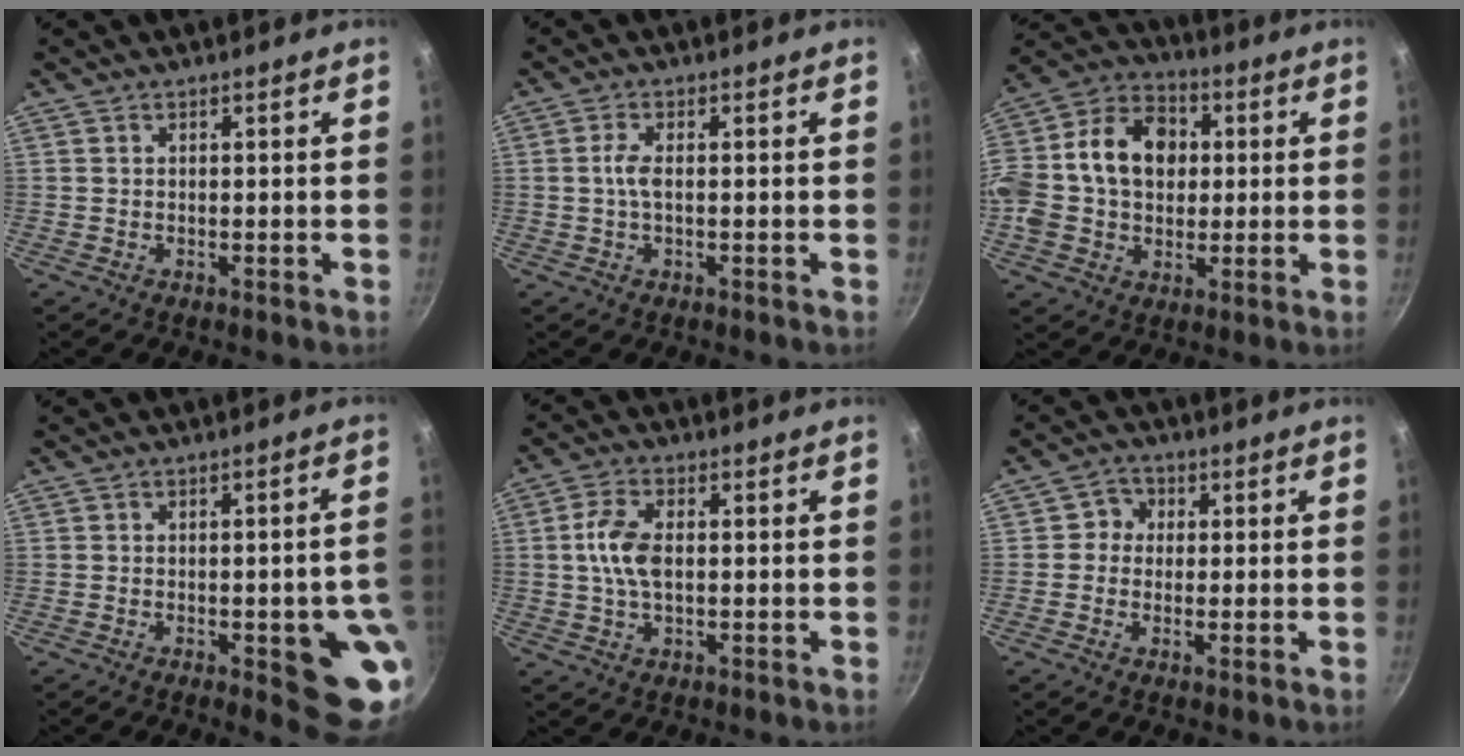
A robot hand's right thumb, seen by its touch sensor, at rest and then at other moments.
{"total": 2.7, "force": [-0.1, 1.1, 2.5], "torque": [-0.062, 0.006, -0.004]}
{"total": 19.8, "force": [1.7, 15.0, 12.8], "torque": [-0.221, 0.037, 0.013]}
{"total": 12.4, "force": [-3.2, 4.0, 11.3], "torque": [-0.093, 0.006, -0.037]}
{"total": 7.2, "force": [0.3, 4.1, 5.9], "torque": [-0.115, 0.012, 0.001]}
{"total": 3.7, "force": [0.4, 3.5, 1.3], "torque": [0.006, -0.003, -0.007]}